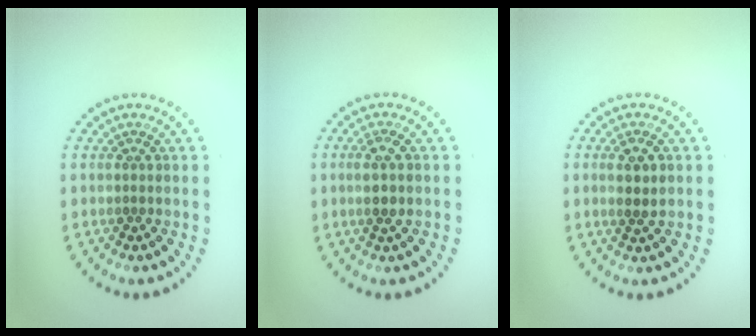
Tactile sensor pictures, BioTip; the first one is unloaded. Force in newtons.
{"total": 2.1, "press": 1.9, "slide": 0.9}
{"total": 2.3, "press": 2.2, "slide": 0.7}